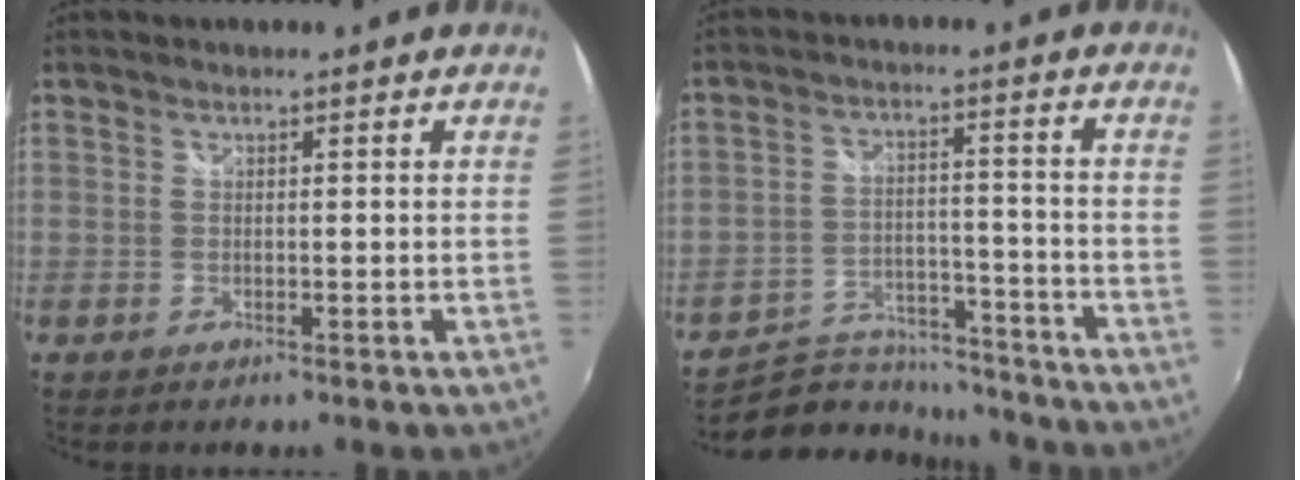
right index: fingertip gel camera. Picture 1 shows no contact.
{"total": 14.1, "force": [-12.6, 5.0, 3.8], "torque": [-0.091, 0.013, -0.182]}